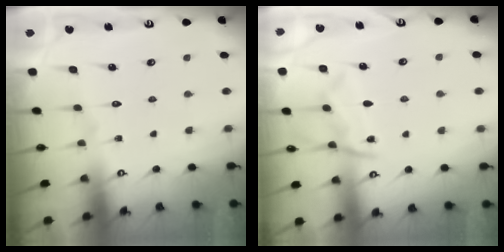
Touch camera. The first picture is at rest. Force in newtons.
{"total": 7.8, "press": 7.8, "slide": 0.2}